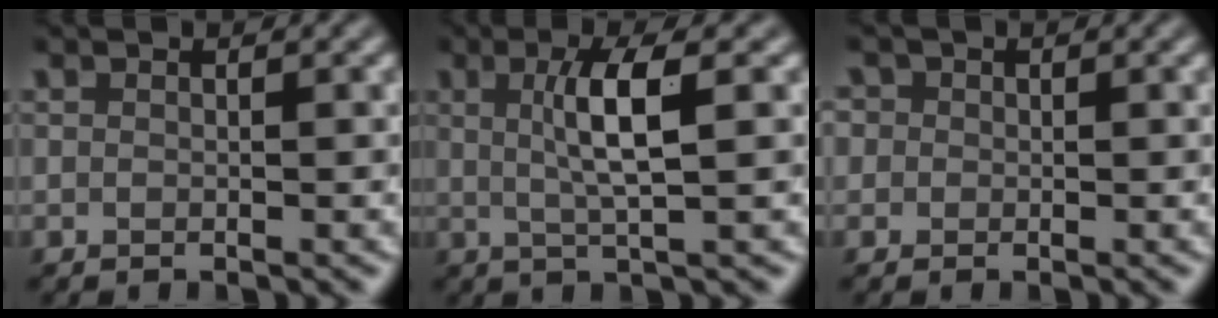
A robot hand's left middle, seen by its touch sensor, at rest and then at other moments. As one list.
[{"total": 4.3, "force": [0.7, 0.9, 4.1], "torque": [-0.077, 0.003, 0.011]}, {"total": 2.8, "force": [1.1, 2.4, 1.0], "torque": [-0.006, 0.016, -0.003]}]